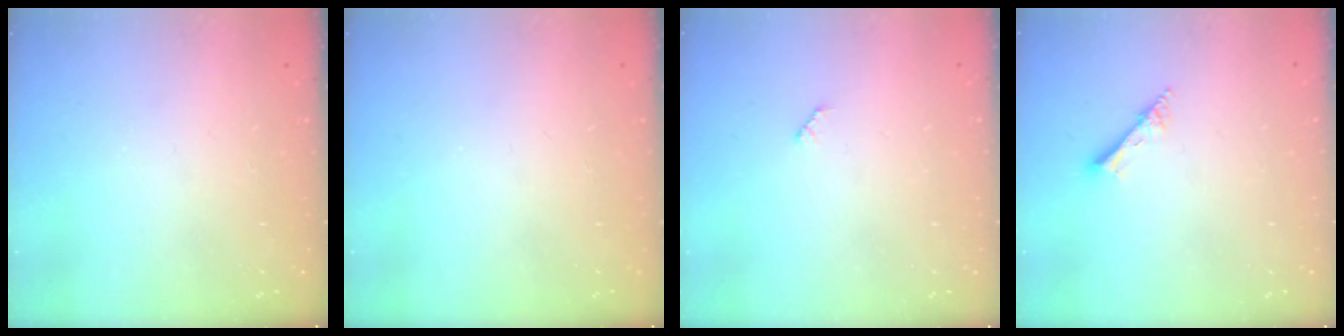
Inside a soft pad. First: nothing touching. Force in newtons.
{"total": 0.0}
{"total": 2.5, "press": 2.4, "slide": 0.4}
{"total": 2.8, "press": 2.8, "slide": 0.2}